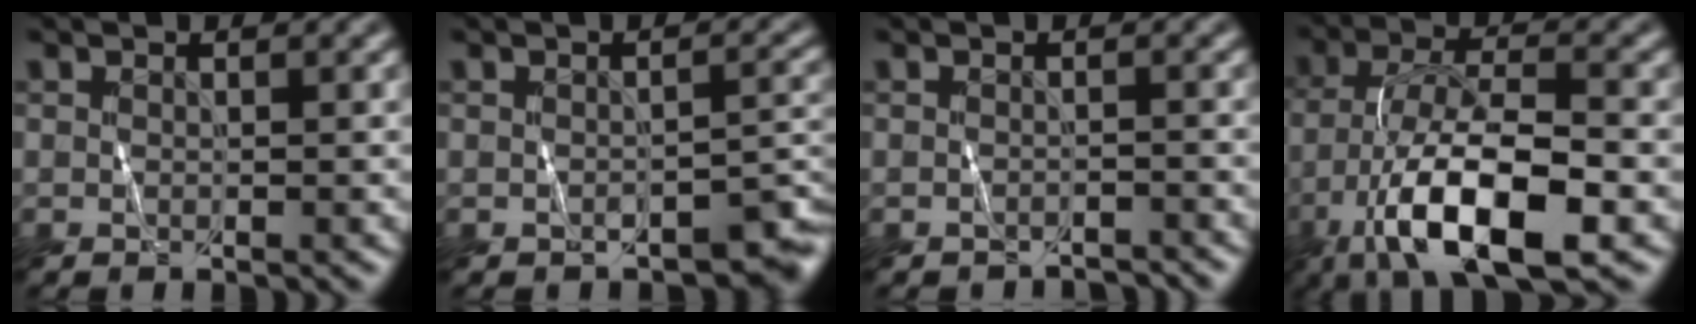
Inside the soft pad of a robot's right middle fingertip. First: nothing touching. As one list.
[{"total": 2.5, "force": [-1.6, 1.2, 1.5], "torque": [-0.017, -0.001, -0.017]}, {"total": 1.8, "force": [-1.8, 0.2, 0.1], "torque": [0.004, 0.000, -0.025]}, {"total": 11.2, "force": [-5.1, 3.8, 9.2], "torque": [-0.169, -0.003, -0.092]}]